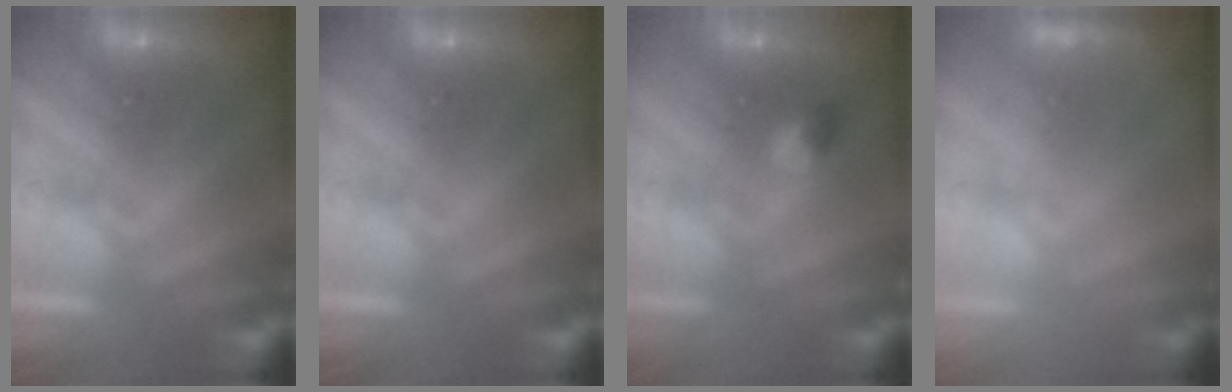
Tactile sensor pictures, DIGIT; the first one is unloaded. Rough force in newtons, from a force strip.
{"total": 0.0}
{"total": 2.6}
{"total": 2.7}